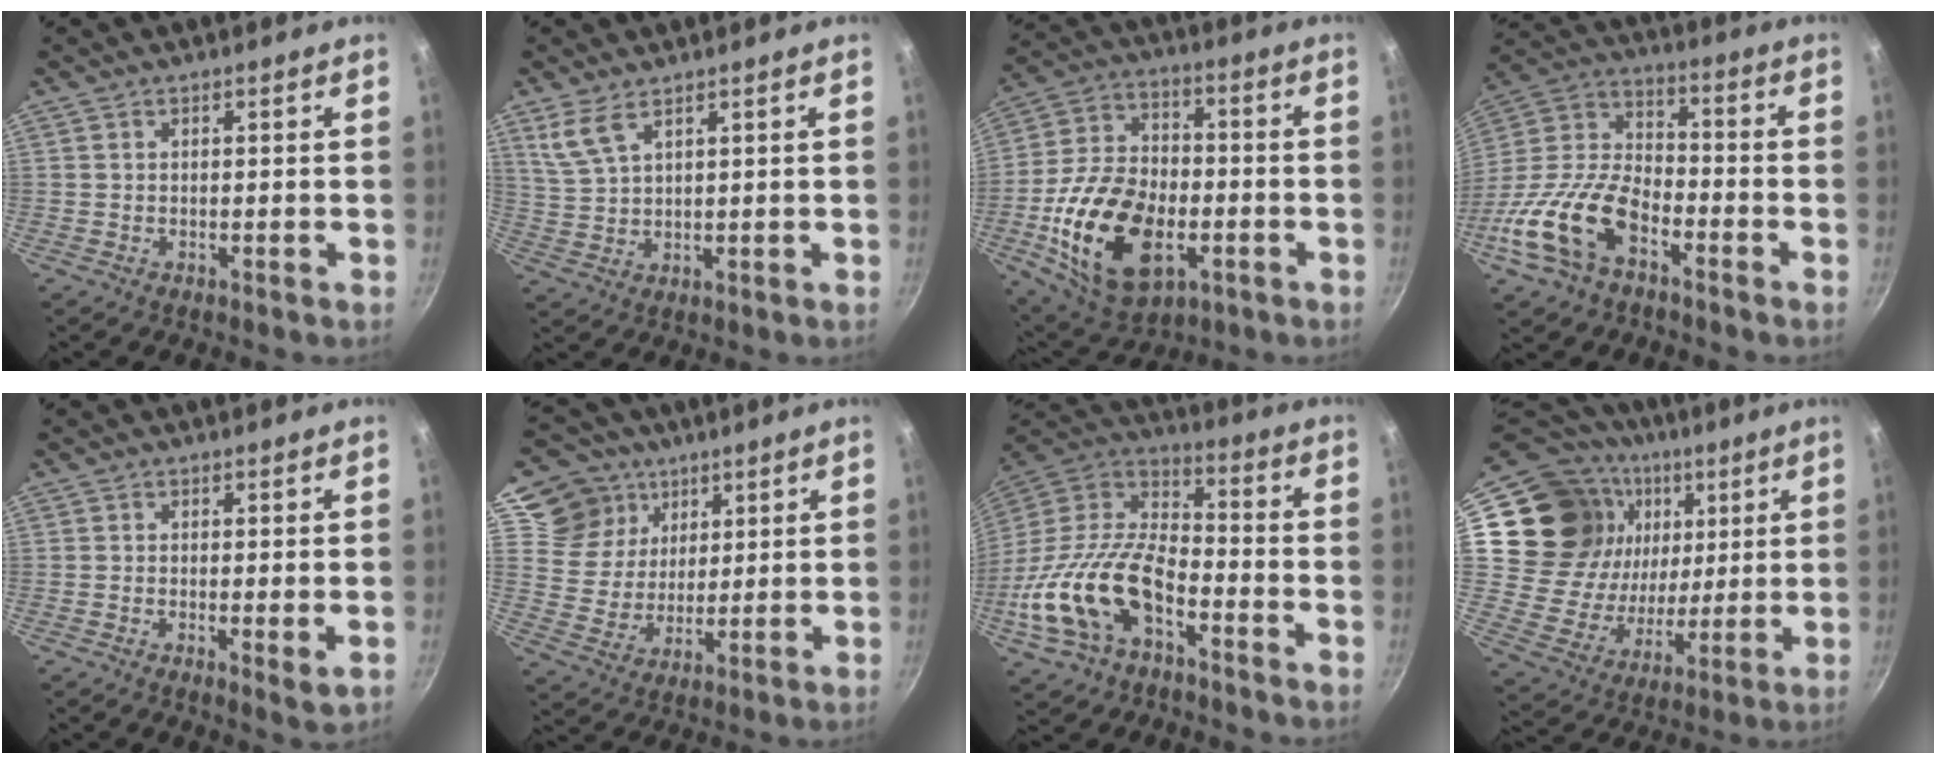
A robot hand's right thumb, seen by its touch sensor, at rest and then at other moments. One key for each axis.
{"total": 5.2, "fx": 3.3, "fy": 2.1, "fz": 3.4, "tx": -0.071, "ty": -0.017, "tz": 0.077}
{"total": 22.5, "fx": -6.1, "fy": 13.8, "fz": 16.7, "tx": -0.301, "ty": 0.027, "tz": -0.098}
{"total": 18.5, "fx": -8.7, "fy": 10.3, "fz": 12.7, "tx": -0.232, "ty": 0.054, "tz": -0.186}
{"total": 2.4, "fx": -0.3, "fy": 0.5, "fz": 2.4, "tx": -0.041, "ty": -0.011, "tz": -0.005}
{"total": 13.3, "fx": 7.0, "fy": 10.7, "fz": 3.5, "tx": -0.037, "ty": -0.028, "tz": 0.127}
{"total": 21.9, "fx": -8.8, "fy": 12.1, "fz": 16.0, "tx": -0.297, "ty": 0.049, "tz": -0.183}
{"total": 23.3, "fx": 8.7, "fy": 18.1, "fz": 11.9, "tx": -0.201, "ty": -0.010, "tz": 0.167}